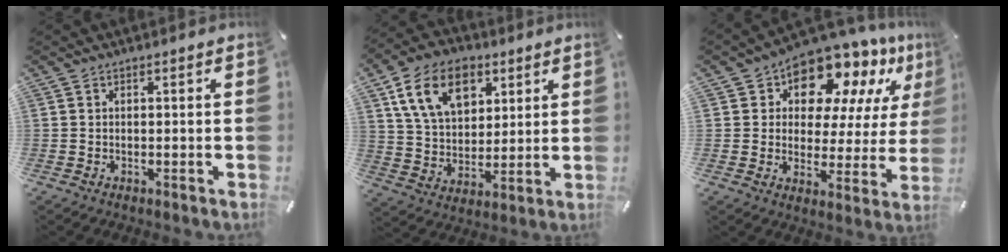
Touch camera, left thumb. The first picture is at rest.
{"total": 14.4, "force": [6.6, 10.0, 8.0], "torque": [-0.146, -0.008, 0.122]}
{"total": 13.0, "force": [9.8, 6.8, 5.1], "torque": [-0.091, -0.080, 0.170]}